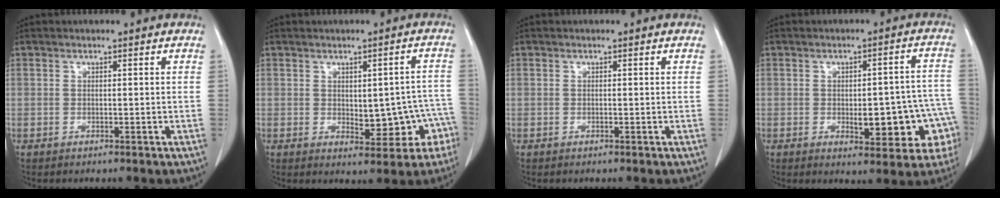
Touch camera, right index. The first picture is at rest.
{"total": 8.5, "force": [-2.3, 4.4, 6.9], "torque": [-0.061, 0.028, -0.018]}
{"total": 0.0}
{"total": 12.4, "force": [-3.3, 4.6, 11.1], "torque": [-0.097, 0.030, -0.029]}